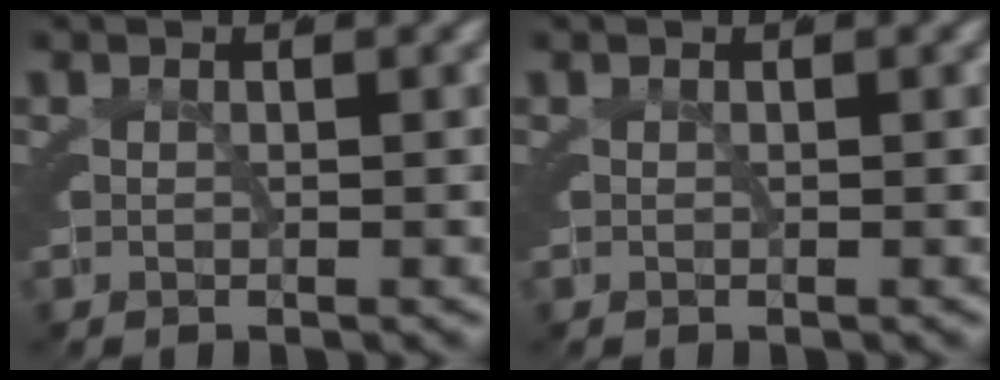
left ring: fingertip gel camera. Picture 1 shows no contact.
{"total": 0.0}